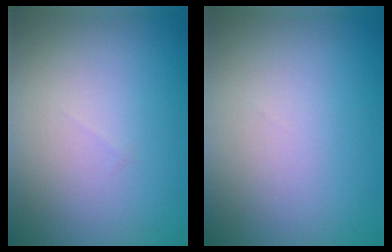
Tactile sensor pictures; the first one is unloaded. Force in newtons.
{"total": 0.0}